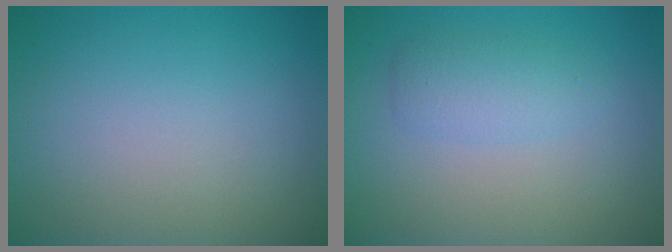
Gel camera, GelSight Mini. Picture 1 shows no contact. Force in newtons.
{"total": 2.3, "press": 2.2, "slide": 0.2}